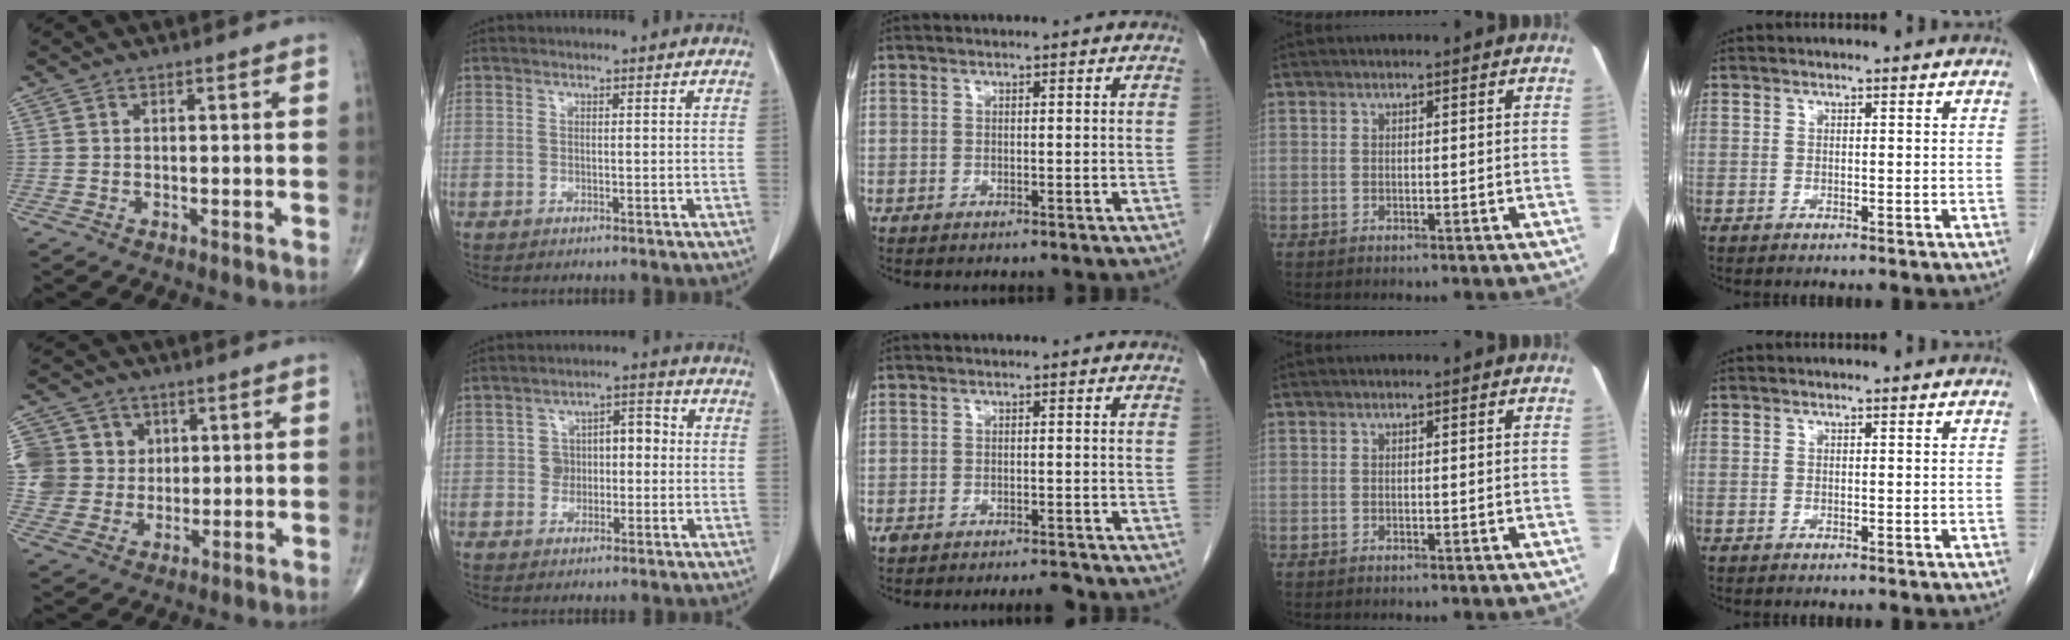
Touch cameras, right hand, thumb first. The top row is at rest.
{"thumb": {"total": 10.2, "force": [2.3, 9.6, 2.4], "torque": [-0.016, 0.009, 0.045]}, "index": {"total": 5.5, "force": [-0.3, 4.1, 3.7], "torque": [-0.059, 0.037, -0.001]}, "middle": {"total": 3.0, "force": [-2.7, 0.7, 1.1], "torque": [-0.020, 0.000, -0.040]}}